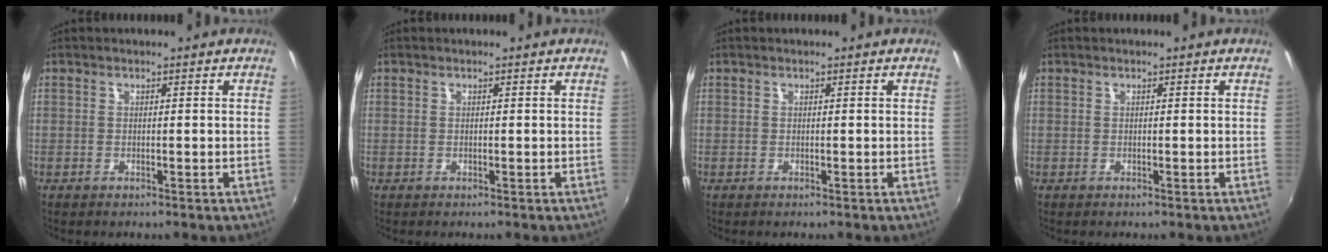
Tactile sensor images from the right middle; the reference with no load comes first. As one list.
[{"total": 0.0}, {"total": 0.0}, {"total": 0.0}]